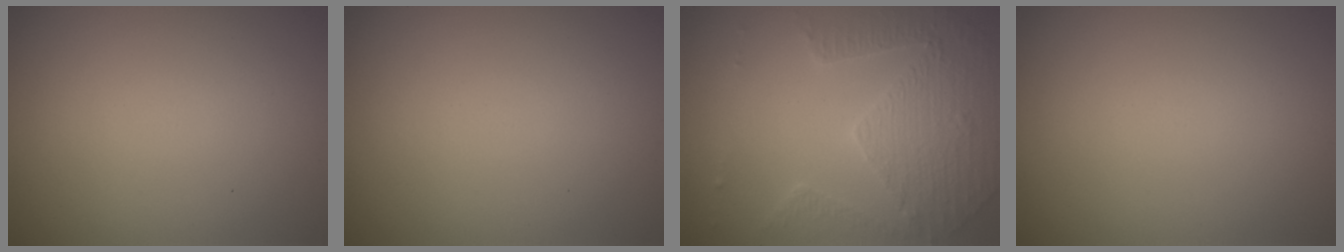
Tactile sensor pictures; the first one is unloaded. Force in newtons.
{"total": 0.0}
{"total": 5.2, "press": 3.6, "slide": 3.7}
{"total": 0.0}